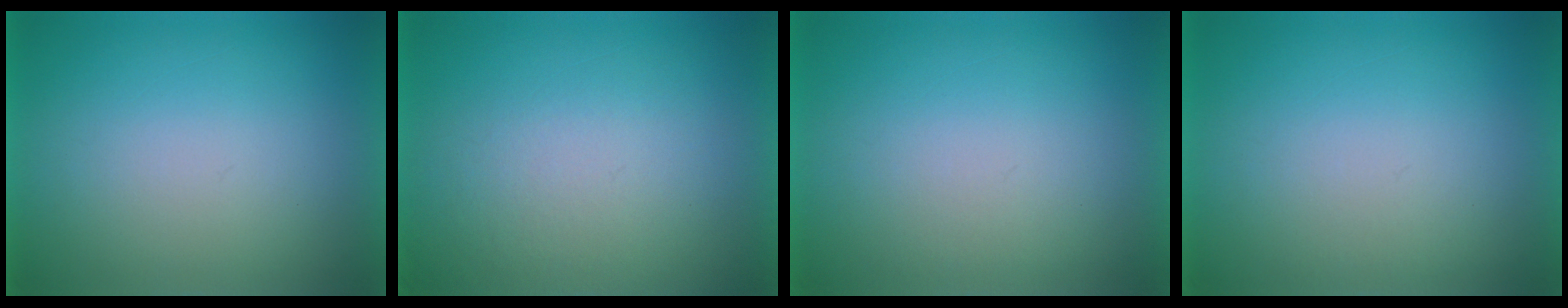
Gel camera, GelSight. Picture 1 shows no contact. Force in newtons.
{"total": 4.0}
{"total": 1.1}
{"total": 1.9}